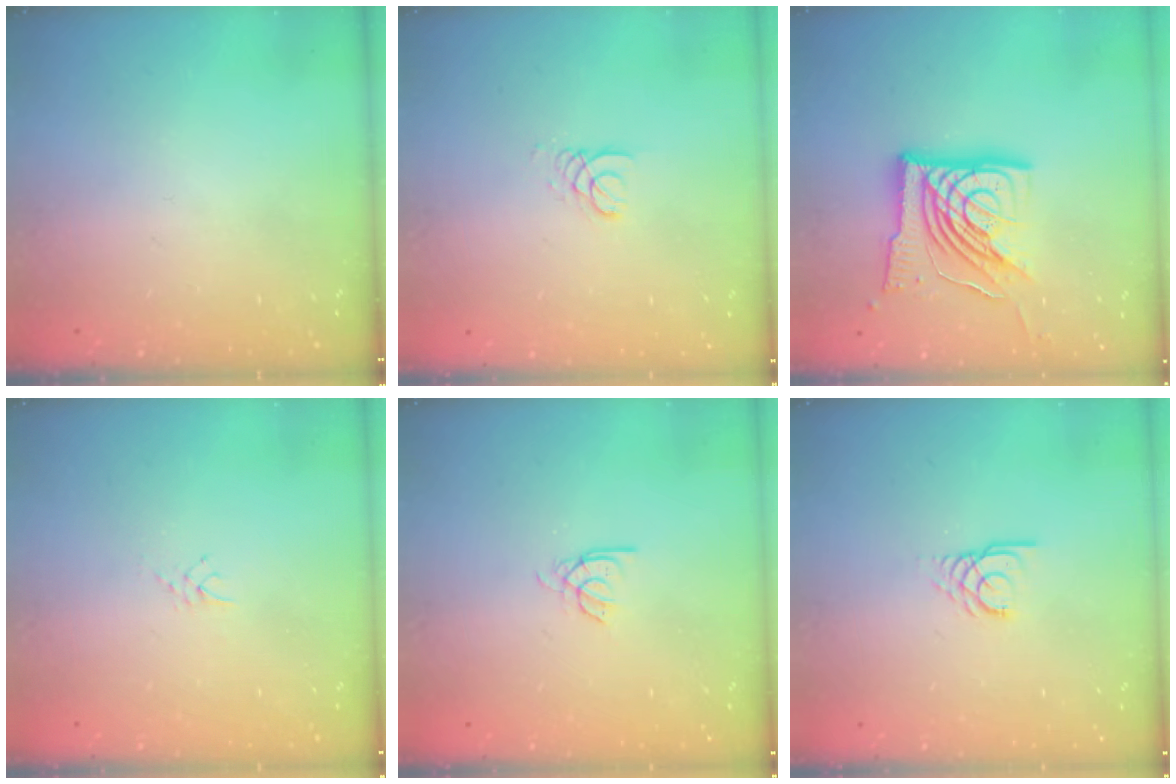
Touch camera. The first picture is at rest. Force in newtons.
{"total": 2.6, "press": 2.6, "slide": 0.2}
{"total": 18.0, "press": 17.9, "slide": 1.8}
{"total": 2.4, "press": 2.4, "slide": 0.4}
{"total": 2.0, "press": 1.9, "slide": 0.4}
{"total": 3.2, "press": 3.2, "slide": 0.2}